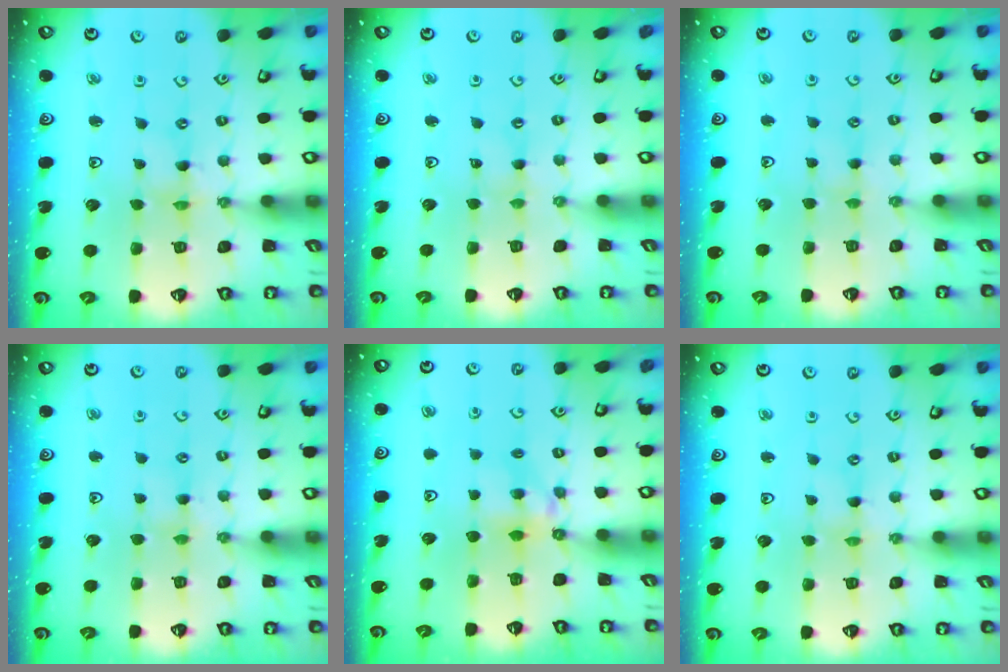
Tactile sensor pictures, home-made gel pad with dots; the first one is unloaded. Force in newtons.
{"total": 0.0}
{"total": 2.1, "press": 2.1, "slide": 0.3}
{"total": 3.0, "press": 2.9, "slide": 0.5}
{"total": 5.7, "press": 5.6, "slide": 0.6}
{"total": 0.0}